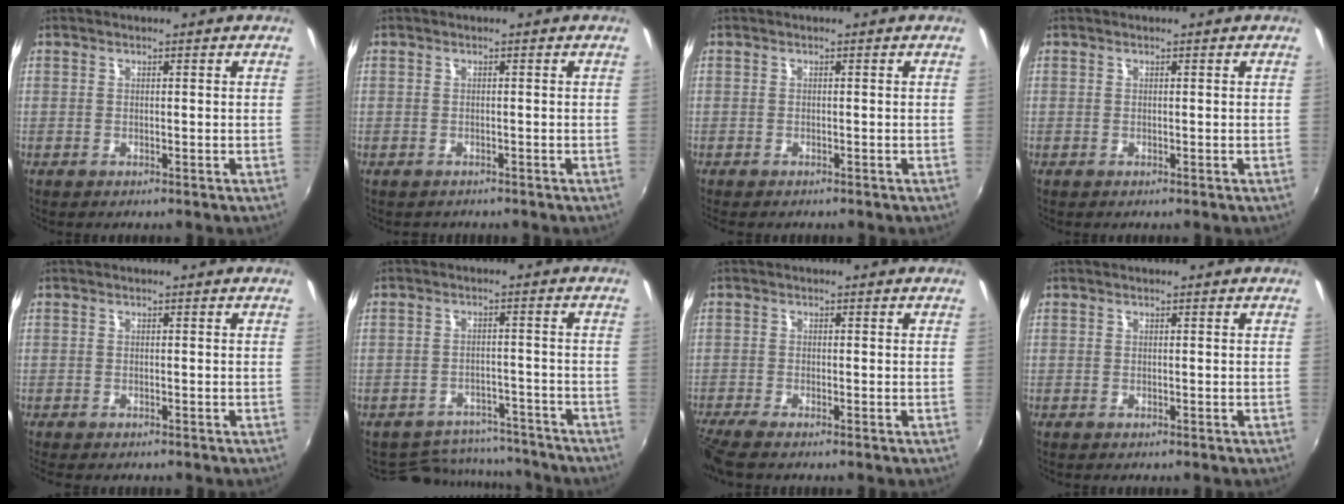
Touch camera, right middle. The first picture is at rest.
{"total": 0.7, "force": [-0.6, 0.4, 0.0], "torque": [-0.005, 0.002, -0.007]}
{"total": 1.5, "force": [-1.3, 0.2, 0.7], "torque": [-0.016, -0.010, -0.019]}
{"total": 0.0}
{"total": 1.9, "force": [-1.6, 0.3, 0.9], "torque": [-0.020, -0.013, -0.023]}
{"total": 11.9, "force": [-10.6, 4.9, 2.3], "torque": [-0.059, 0.026, -0.129]}
{"total": 3.5, "force": [-2.9, -0.1, 2.0], "torque": [-0.053, -0.018, -0.061]}
{"total": 0.0}